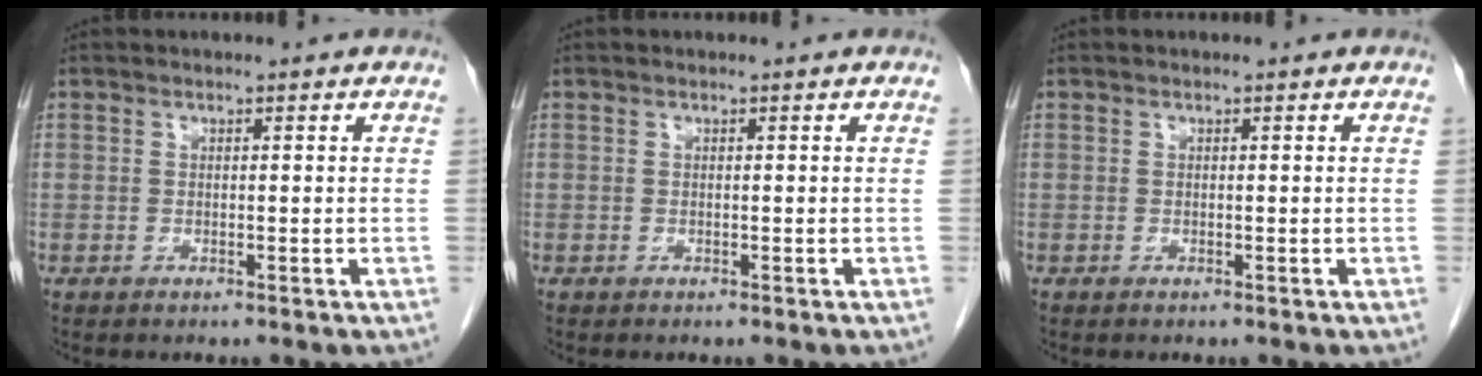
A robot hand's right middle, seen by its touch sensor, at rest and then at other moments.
{"total": 0.0}
{"total": 0.0}